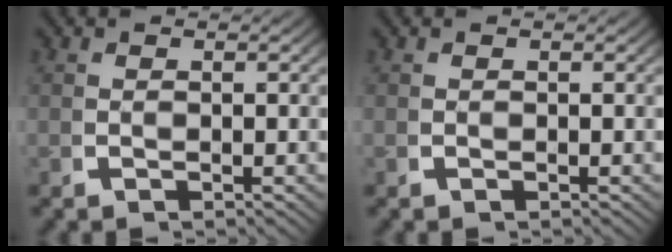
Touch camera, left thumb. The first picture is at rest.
{"total": 0.0}